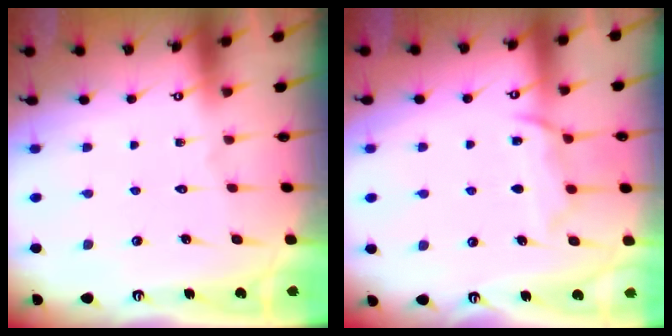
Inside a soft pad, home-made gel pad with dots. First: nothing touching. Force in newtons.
{"total": 10.3, "press": 10.3, "slide": 0.9}